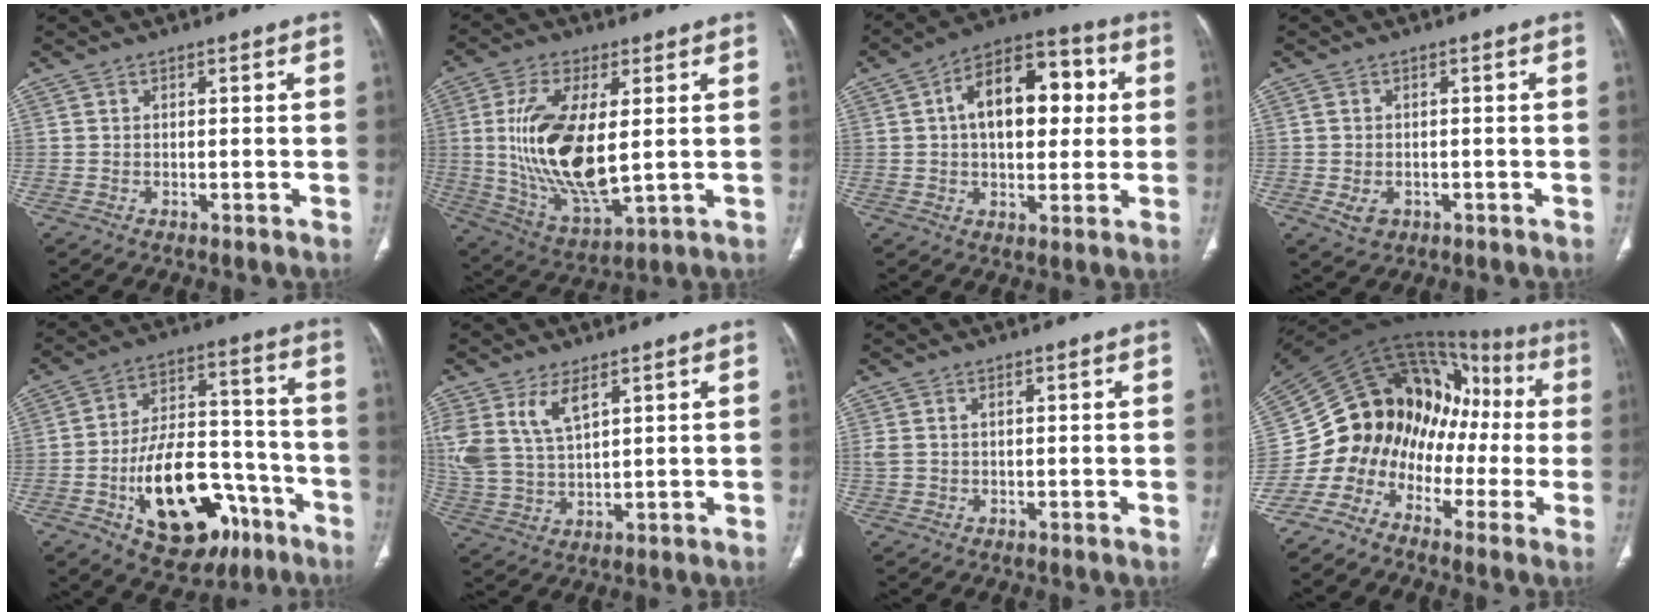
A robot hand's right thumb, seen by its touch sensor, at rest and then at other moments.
{"total": 18.4, "force": [1.5, 7.9, 16.5], "torque": [-0.325, -0.021, 0.042]}
{"total": 16.8, "force": [2.9, 9.8, 13.4], "torque": [-0.171, 0.024, 0.039]}
{"total": 3.1, "force": [-0.9, 2.5, 1.7], "torque": [-0.028, 0.001, -0.006]}
{"total": 22.7, "force": [-9.6, 12.7, 16.2], "torque": [-0.238, 0.061, -0.134]}
{"total": 10.5, "force": [5.2, 5.3, 7.5], "torque": [-0.164, -0.013, 0.117]}
{"total": 2.1, "force": [0.4, 1.4, 1.5], "torque": [-0.048, 0.012, 0.015]}
{"total": 18.3, "force": [-6.2, 14.3, 9.5], "torque": [-0.118, 0.116, -0.112]}